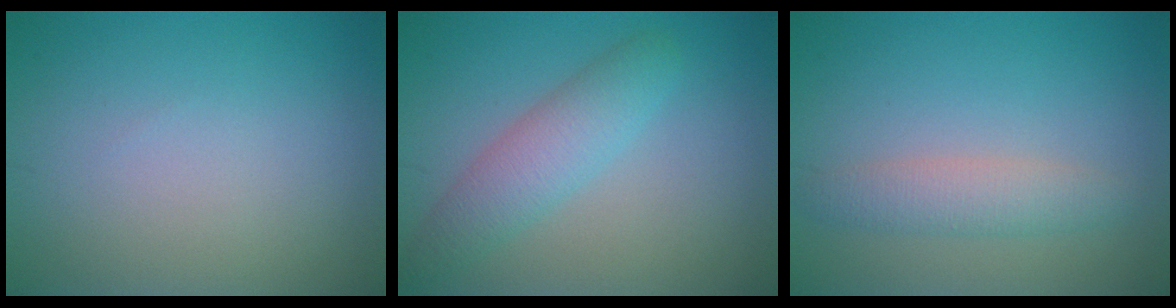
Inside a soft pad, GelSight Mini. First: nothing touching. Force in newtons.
{"total": 3.6, "press": 3.6, "slide": 0.1}
{"total": 2.6, "press": 2.6, "slide": 0.1}